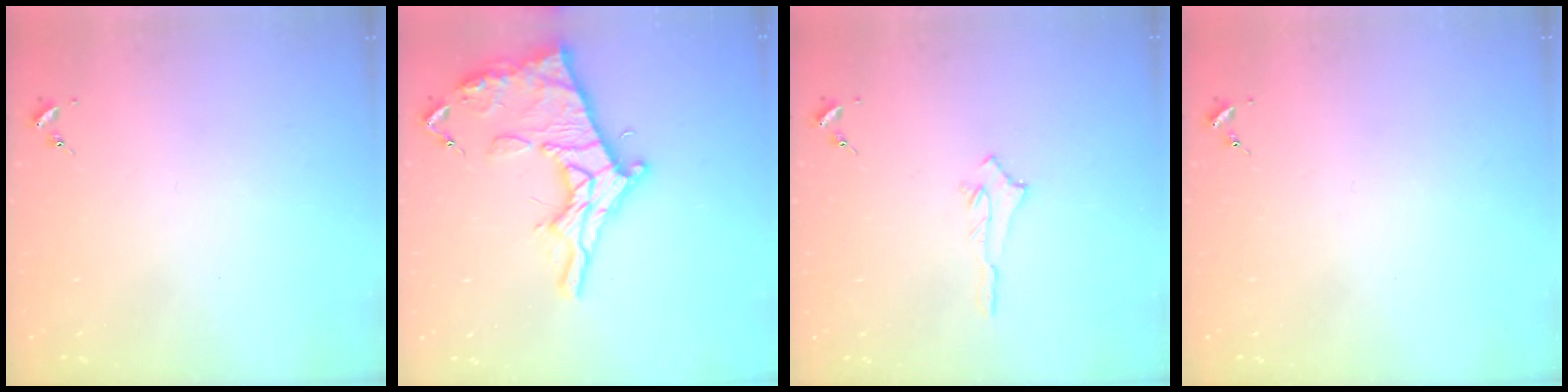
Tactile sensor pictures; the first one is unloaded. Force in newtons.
{"total": 21.2, "press": 21.2, "slide": 1.8}
{"total": 4.3, "press": 4.2, "slide": 0.5}
{"total": 0.0}